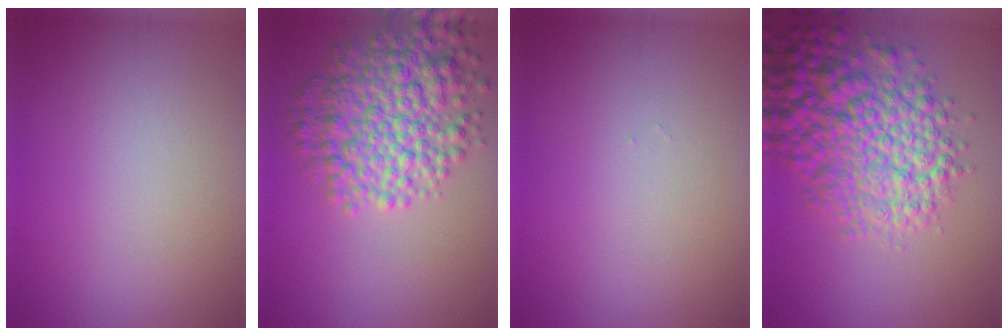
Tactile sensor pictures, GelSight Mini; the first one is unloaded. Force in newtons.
{"total": 7.1, "press": 7.1, "slide": 0.1}
{"total": 0.0}
{"total": 9.0, "press": 9.0, "slide": 0.2}